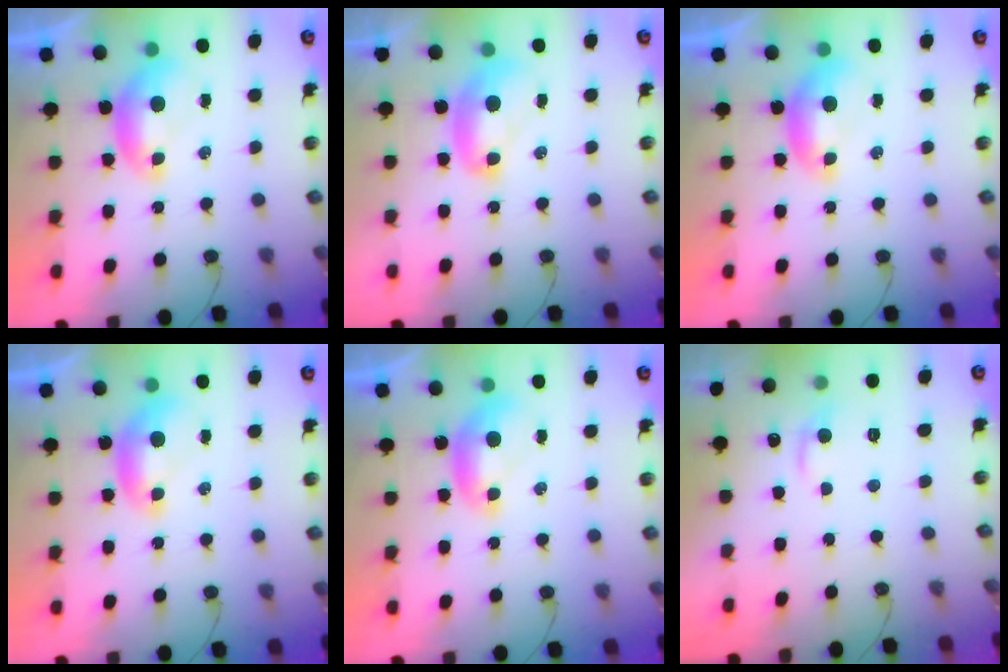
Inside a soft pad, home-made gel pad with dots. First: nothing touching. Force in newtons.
{"total": 2.3, "press": 2.3, "slide": 0.2}
{"total": 0.0}
{"total": 0.0}
{"total": 0.0}
{"total": 0.9, "press": 0.5, "slide": 0.7}